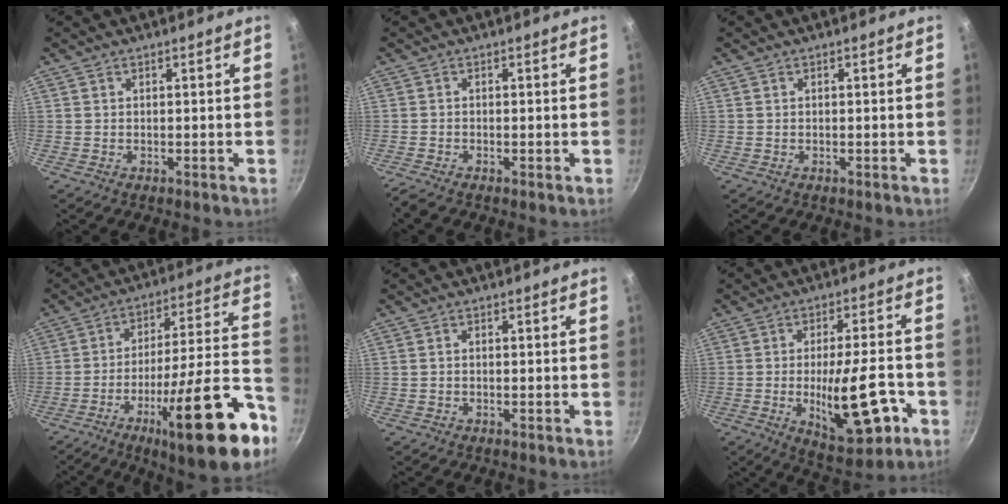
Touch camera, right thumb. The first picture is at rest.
{"total": 1.7, "force": [-1.2, 0.2, 1.2], "torque": [-0.039, 0.004, -0.031]}
{"total": 0.0}
{"total": 23.9, "force": [-11.5, 4.7, 20.5], "torque": [-0.277, 0.047, -0.180]}
{"total": 0.5, "force": [-0.1, 0.4, 0.3], "torque": [-0.006, 0.004, -0.002]}
{"total": 16.0, "force": [-4.6, 6.0, 14.1], "torque": [-0.194, 0.013, -0.056]}